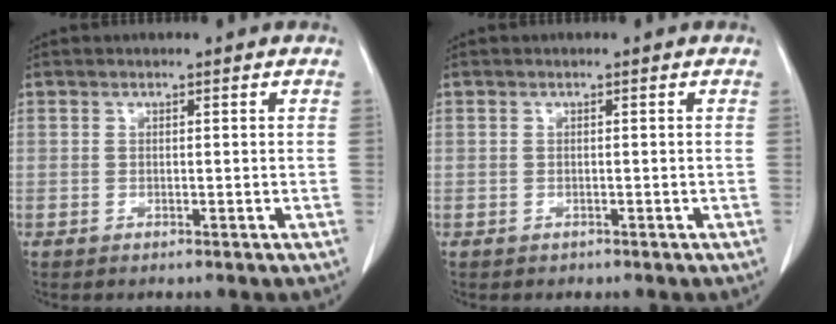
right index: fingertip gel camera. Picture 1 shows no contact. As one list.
[{"total": 0.6, "force": [-0.3, 0.5, -0.1], "torque": [-0.005, 0.004, -0.006]}]